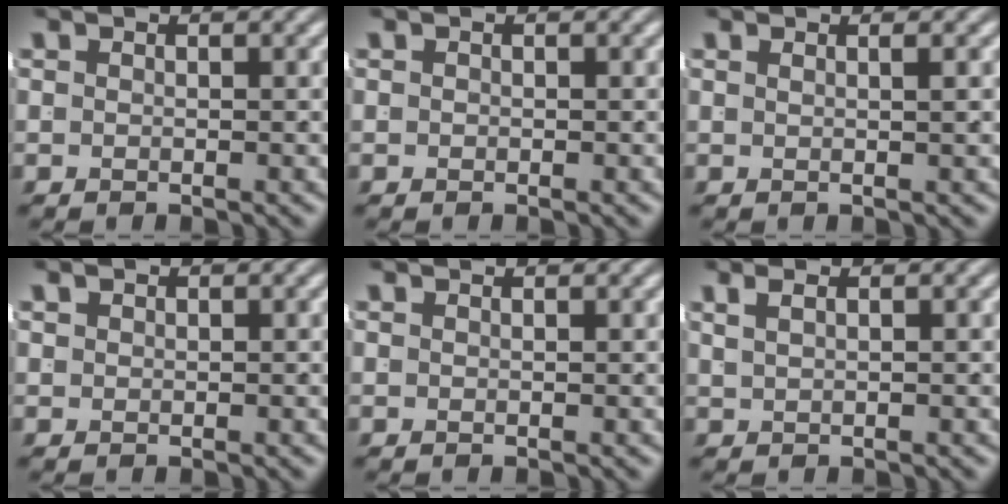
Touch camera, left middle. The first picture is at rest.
{"total": 0.0}
{"total": 1.6, "force": [0.3, -1.4, 0.7], "torque": [-0.002, -0.002, 0.010]}
{"total": 0.6, "force": [0.5, -0.3, 0.0], "torque": [0.006, -0.002, 0.017]}
{"total": 0.9, "force": [0.6, -0.6, -0.1], "torque": [0.011, 0.000, 0.011]}
{"total": 1.2, "force": [0.7, -0.8, 0.6], "torque": [0.000, 0.002, 0.022]}